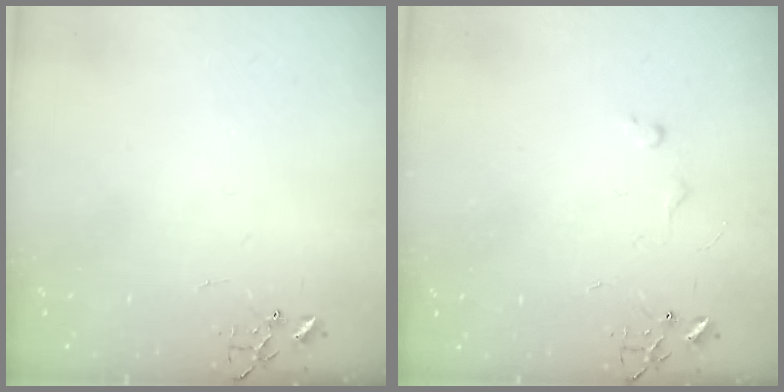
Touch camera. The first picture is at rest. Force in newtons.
{"total": 3.6, "press": 3.6, "slide": 0.5}